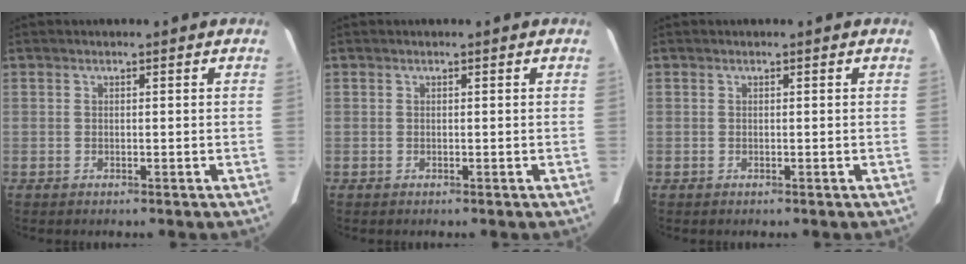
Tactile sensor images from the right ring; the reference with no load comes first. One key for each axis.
{"total": 0.0}
{"total": 0.0}